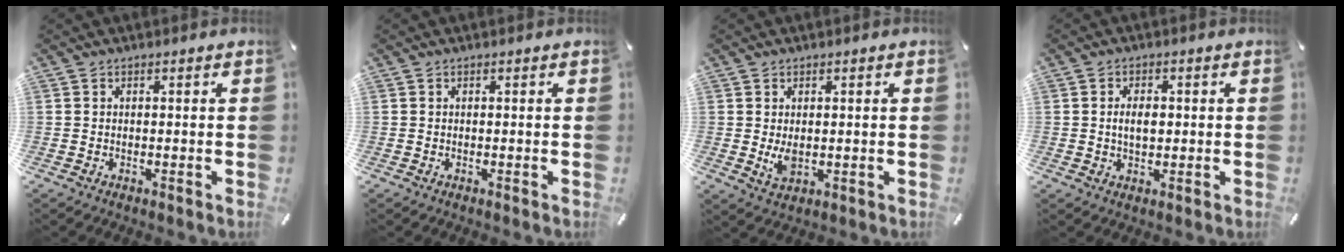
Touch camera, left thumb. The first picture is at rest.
{"total": 0.0}
{"total": 4.2, "force": [-0.1, 2.7, 3.2], "torque": [-0.072, -0.007, -0.005]}
{"total": 3.9, "force": [0.3, 2.4, 3.1], "torque": [-0.055, 0.004, 0.001]}